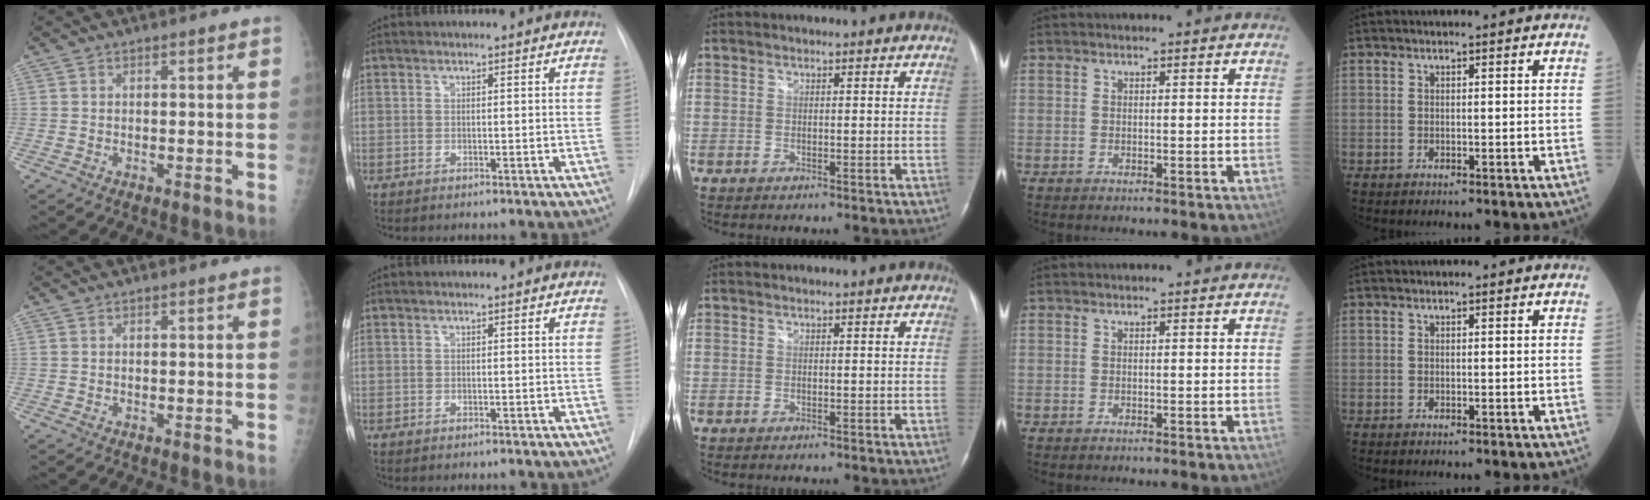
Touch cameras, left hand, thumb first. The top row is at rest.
{}